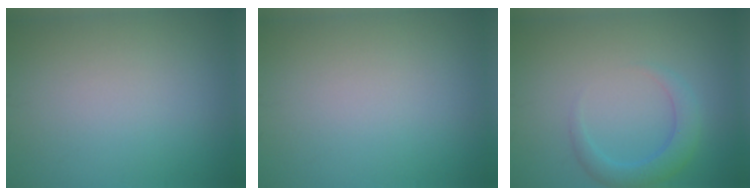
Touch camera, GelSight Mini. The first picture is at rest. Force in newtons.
{"total": 0.0}
{"total": 2.8, "press": 2.8, "slide": 0.2}